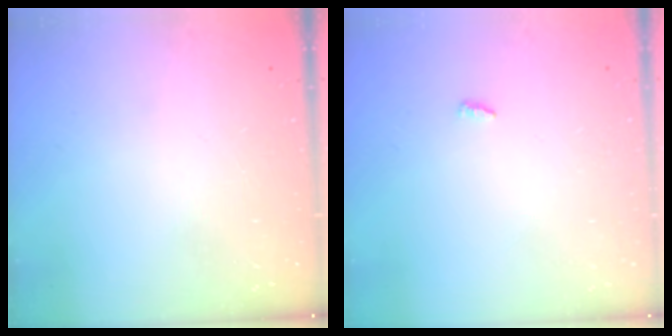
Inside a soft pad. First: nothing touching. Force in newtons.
{"total": 2.7, "press": 2.7, "slide": 0.2}